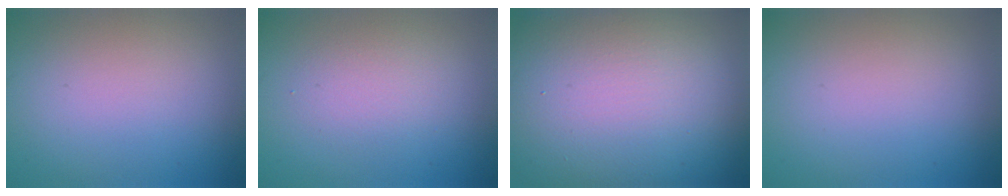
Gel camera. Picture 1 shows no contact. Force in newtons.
{"total": 2.2, "press": 2.2, "slide": 0.2}
{"total": 21.4, "press": 21.4, "slide": 1.1}
{"total": 0.0}